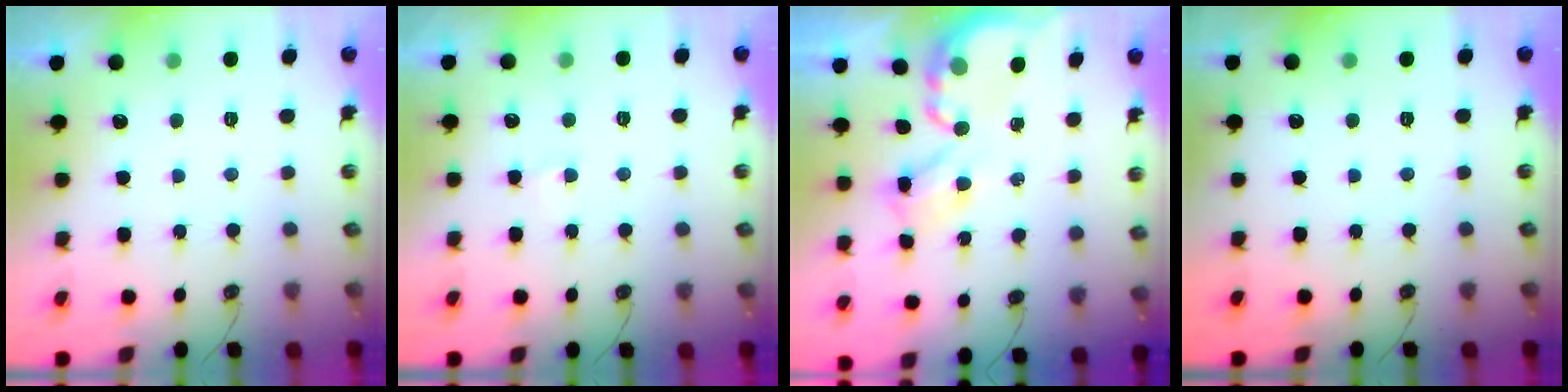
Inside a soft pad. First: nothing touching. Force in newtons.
{"total": 1.4, "press": 1.3, "slide": 0.2}
{"total": 4.1, "press": 4.1, "slide": 0.2}
{"total": 0.0}